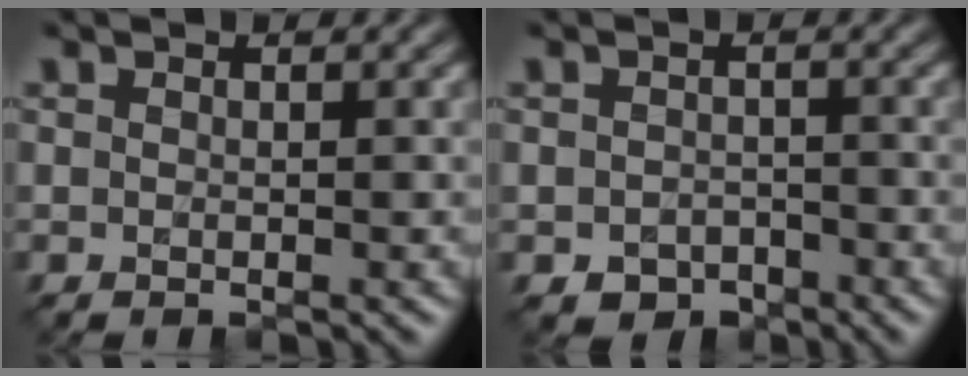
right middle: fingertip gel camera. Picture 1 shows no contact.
{"total": 2.8, "force": [-1.8, 1.9, 1.0], "torque": [-0.018, -0.011, -0.031]}